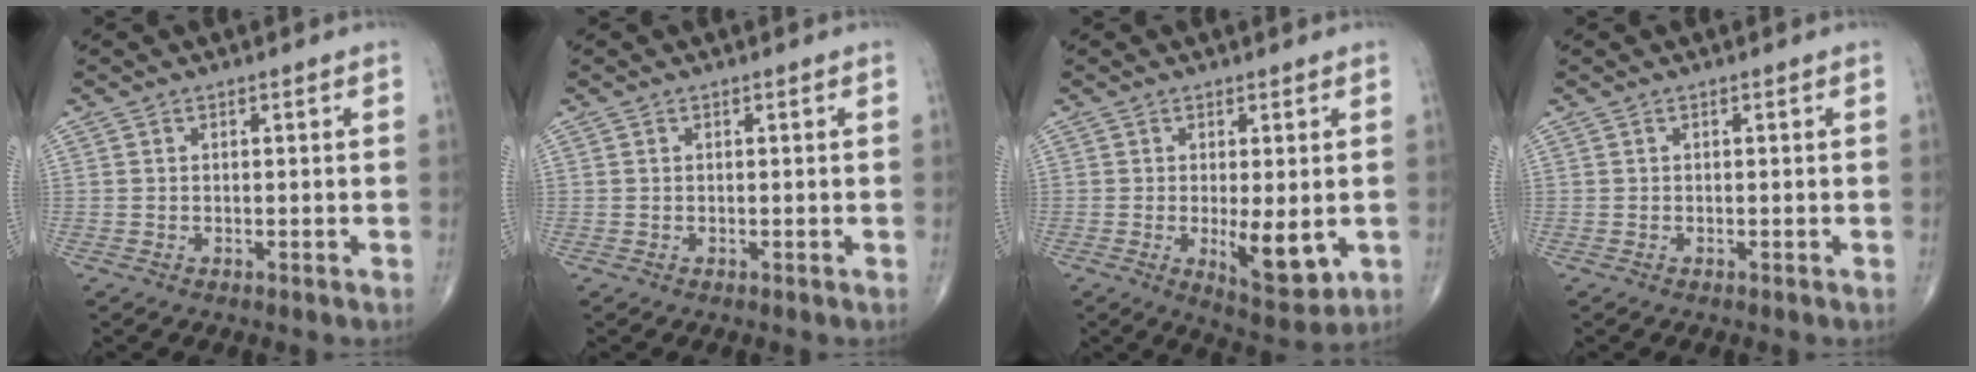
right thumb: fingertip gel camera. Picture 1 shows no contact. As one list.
[{"total": 0.0}, {"total": 8.3, "force": [-1.2, 3.1, 7.6], "torque": [-0.102, -0.022, -0.009]}, {"total": 0.0}]